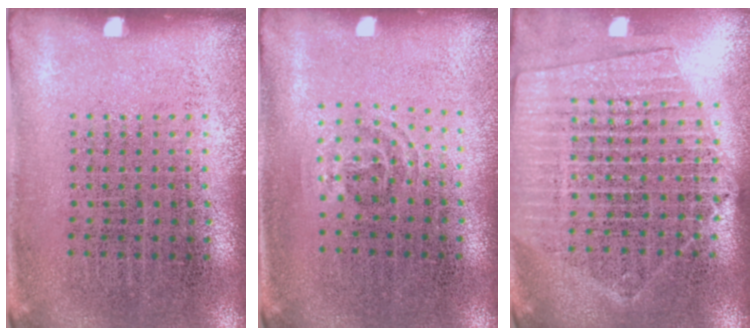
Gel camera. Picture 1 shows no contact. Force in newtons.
{"total": 0.9, "press": 0.6, "slide": 0.6}
{"total": 1.9, "press": 1.8, "slide": 0.7}